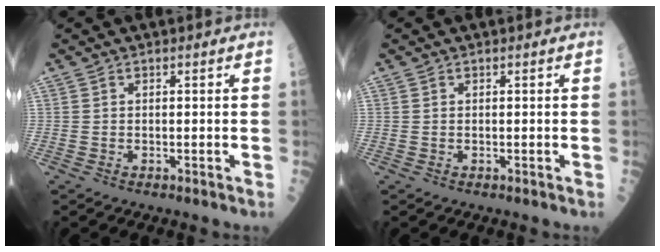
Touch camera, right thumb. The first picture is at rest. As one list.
[{"total": 0.0}]